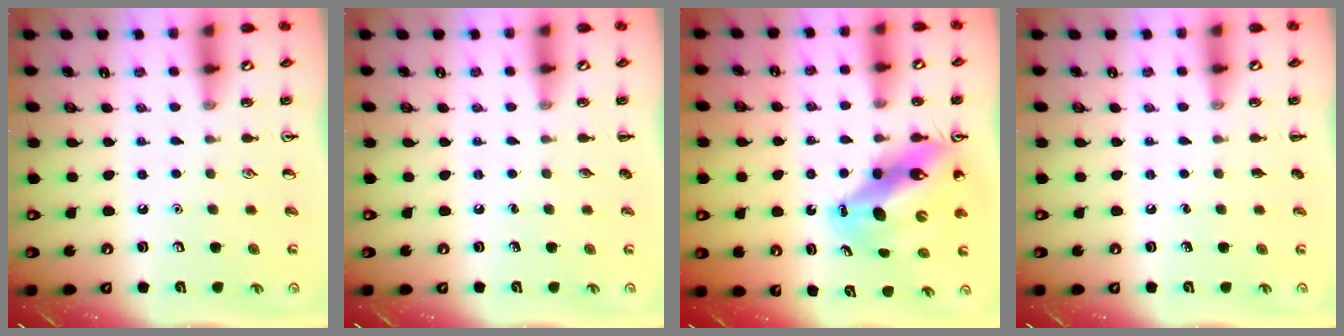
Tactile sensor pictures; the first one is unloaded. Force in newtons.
{"total": 0.0}
{"total": 13.6, "press": 13.0, "slide": 4.1}
{"total": 0.0}